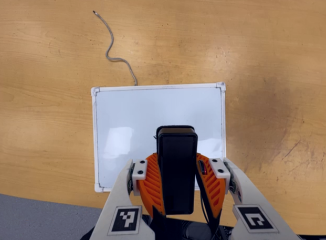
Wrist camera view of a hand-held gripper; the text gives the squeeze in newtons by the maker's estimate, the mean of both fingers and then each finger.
{"total": 6.2, "left": 5.5, "right": 7.0}